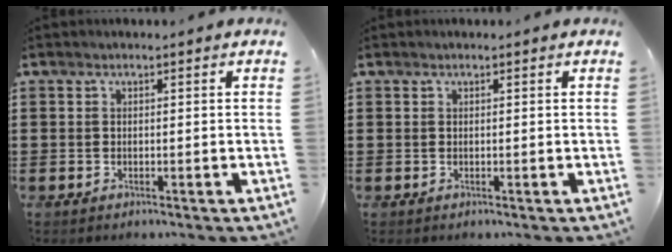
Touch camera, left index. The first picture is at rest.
{"total": 0.0}